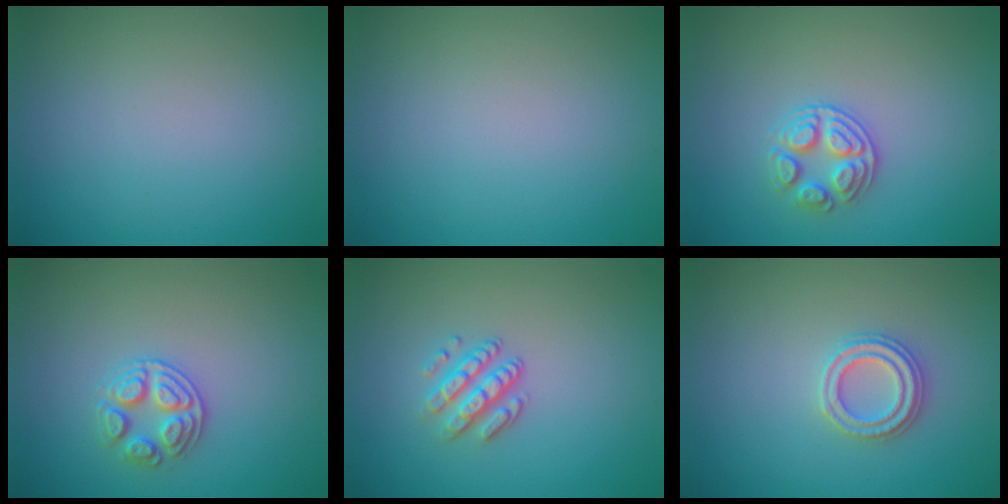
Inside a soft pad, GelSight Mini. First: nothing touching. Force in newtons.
{"total": 0.0}
{"total": 2.7, "press": 2.5, "slide": 0.9}
{"total": 2.8, "press": 2.7, "slide": 0.7}
{"total": 2.9, "press": 2.3, "slide": 1.6}
{"total": 2.4, "press": 2.4, "slide": 0.2}